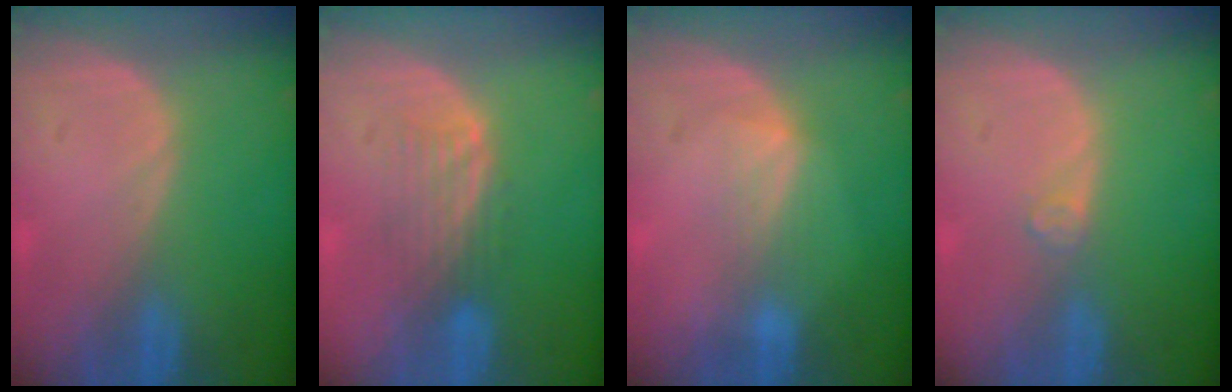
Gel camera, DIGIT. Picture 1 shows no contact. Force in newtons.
{"total": 4.5, "press": 3.8, "slide": 2.3}
{"total": 2.7, "press": 2.7, "slide": 0.4}
{"total": 1.2, "press": 1.2, "slide": 0.3}